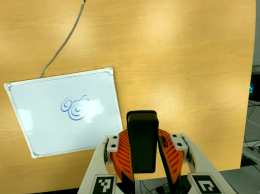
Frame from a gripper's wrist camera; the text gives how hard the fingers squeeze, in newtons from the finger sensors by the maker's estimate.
{"total": 8.2, "left": 6.7, "right": 9.8}